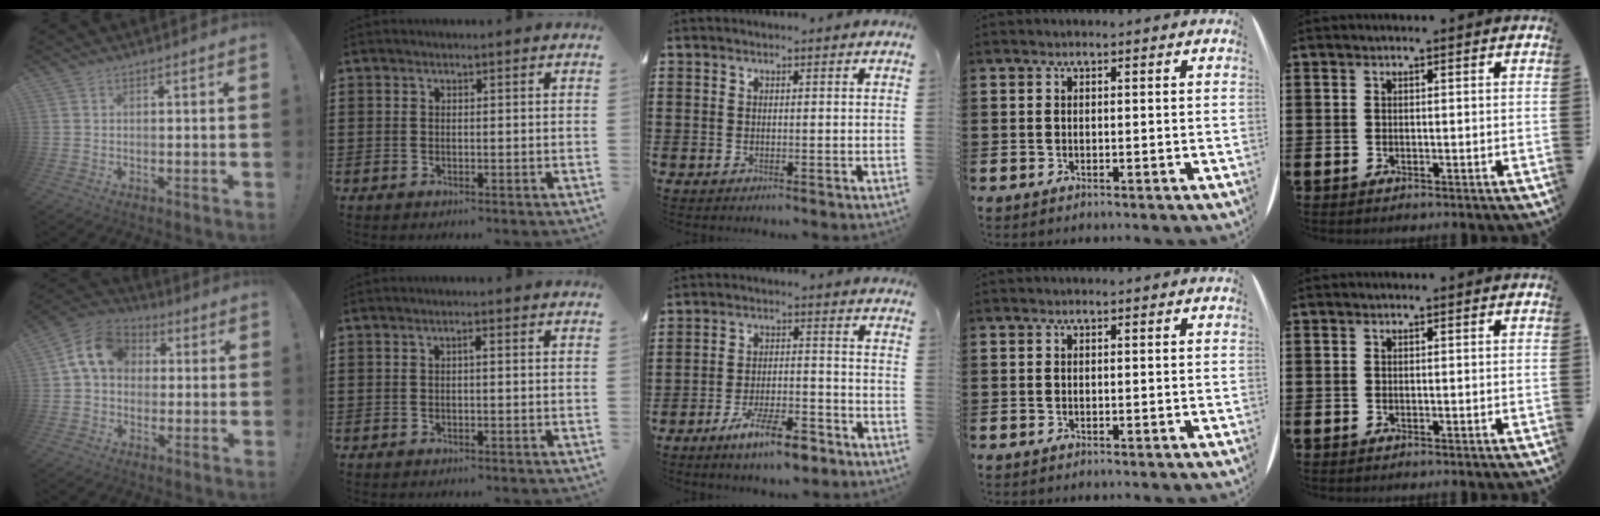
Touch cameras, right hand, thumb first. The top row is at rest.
{"thumb": {"total": 12.2, "force": [2.8, 9.7, 7.0], "torque": [-0.096, 0.007, 0.057]}, "index": {"total": 0.8, "force": [0.0, 0.1, 0.8], "torque": [-0.016, -0.001, -0.001]}, "middle": {"total": 8.2, "force": [-6.1, 1.8, 5.2], "torque": [-0.097, 0.007, -0.113]}}